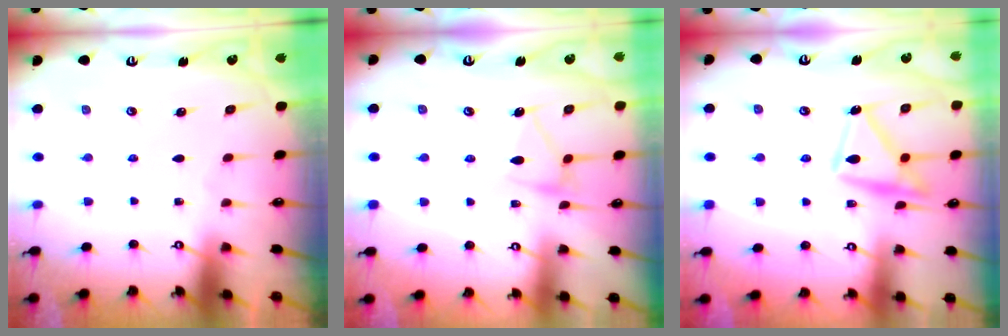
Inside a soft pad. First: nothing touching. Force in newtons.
{"total": 12.5, "press": 12.5, "slide": 0.3}
{"total": 16.1, "press": 16.1, "slide": 0.7}